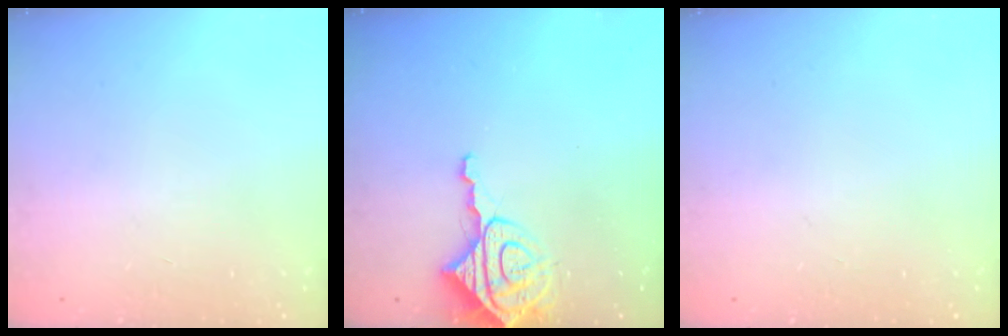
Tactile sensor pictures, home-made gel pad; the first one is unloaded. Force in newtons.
{"total": 9.6, "press": 9.5, "slide": 1.0}
{"total": 0.0}